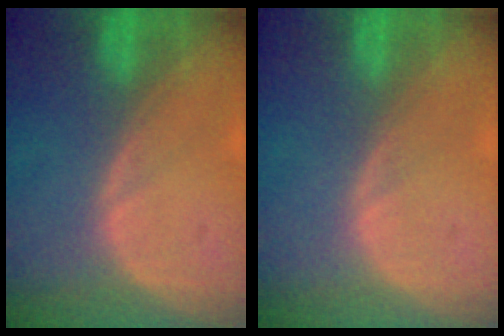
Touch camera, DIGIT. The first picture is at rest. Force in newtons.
{"total": 0.0}